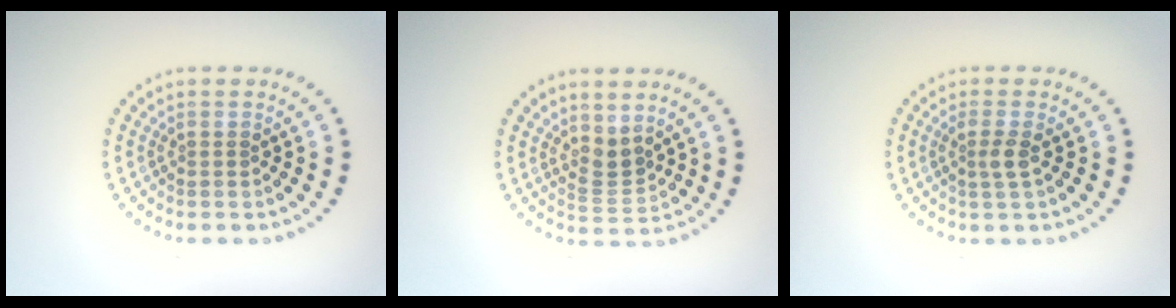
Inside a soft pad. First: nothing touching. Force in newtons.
{"total": 2.2, "press": 1.5, "slide": 1.6}
{"total": 1.5, "press": 1.2, "slide": 1.0}